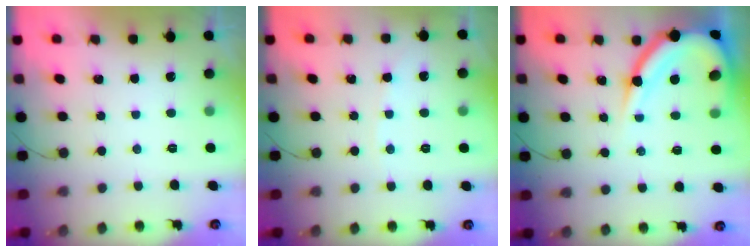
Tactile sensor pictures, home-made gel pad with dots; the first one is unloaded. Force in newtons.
{"total": 1.8, "press": 1.8, "slide": 0.3}
{"total": 12.7, "press": 12.6, "slide": 1.2}